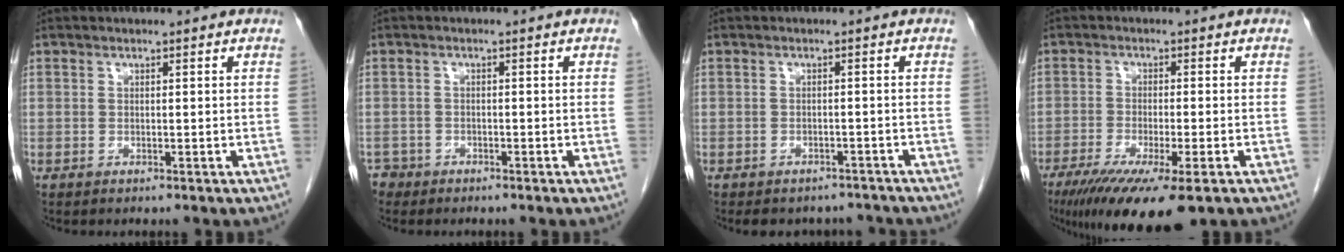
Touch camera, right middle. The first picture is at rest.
{"total": 1.9, "force": [-1.5, 1.1, -0.4], "torque": [0.002, 0.004, -0.029]}
{"total": 7.2, "force": [-6.4, 3.0, 1.0], "torque": [-0.010, 0.008, -0.071]}
{"total": 13.2, "force": [-8.7, 1.9, 9.7], "torque": [-0.159, -0.036, -0.139]}